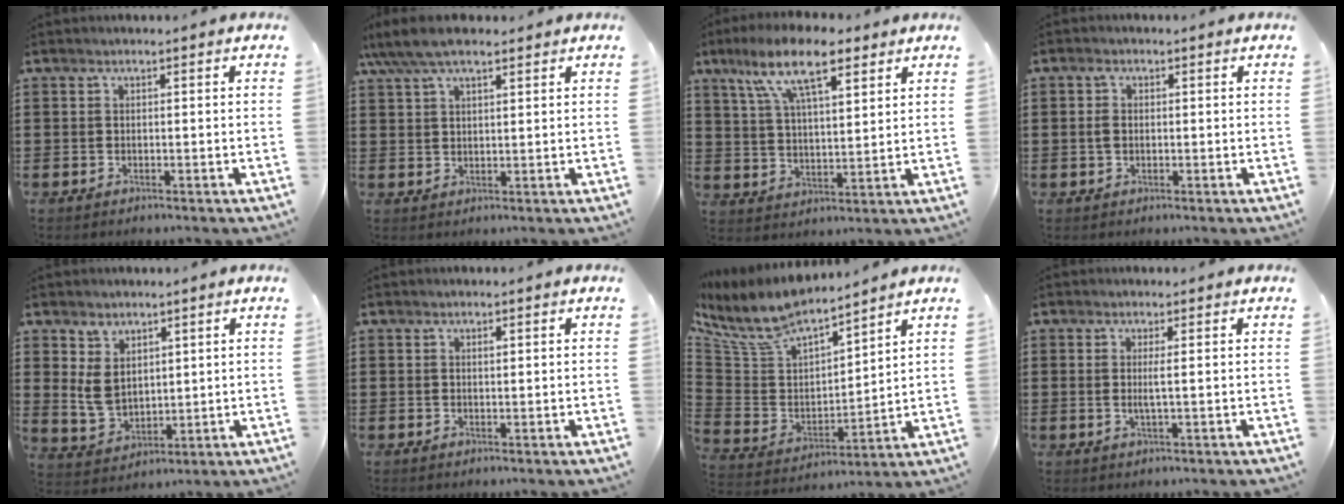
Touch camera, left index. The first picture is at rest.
{"total": 5.8, "force": [4.3, 1.9, 3.4], "torque": [-0.077, -0.001, 0.079]}
{"total": 11.6, "force": [7.5, 3.7, 8.0], "torque": [-0.163, -0.006, 0.134]}
{"total": 2.2, "force": [0.2, 1.5, 1.7], "torque": [-0.036, 0.007, 0.003]}
{"total": 5.6, "force": [2.4, 4.3, 2.7], "torque": [-0.066, 0.011, 0.049]}
{"total": 0.6, "force": [0.3, 0.3, 0.5], "torque": [-0.011, 0.000, 0.006]}
{"total": 9.9, "force": [8.6, 3.0, 4.0], "torque": [-0.120, -0.057, 0.151]}
{"total": 2.0, "force": [0.2, -0.2, 1.9], "torque": [-0.038, -0.005, 0.003]}